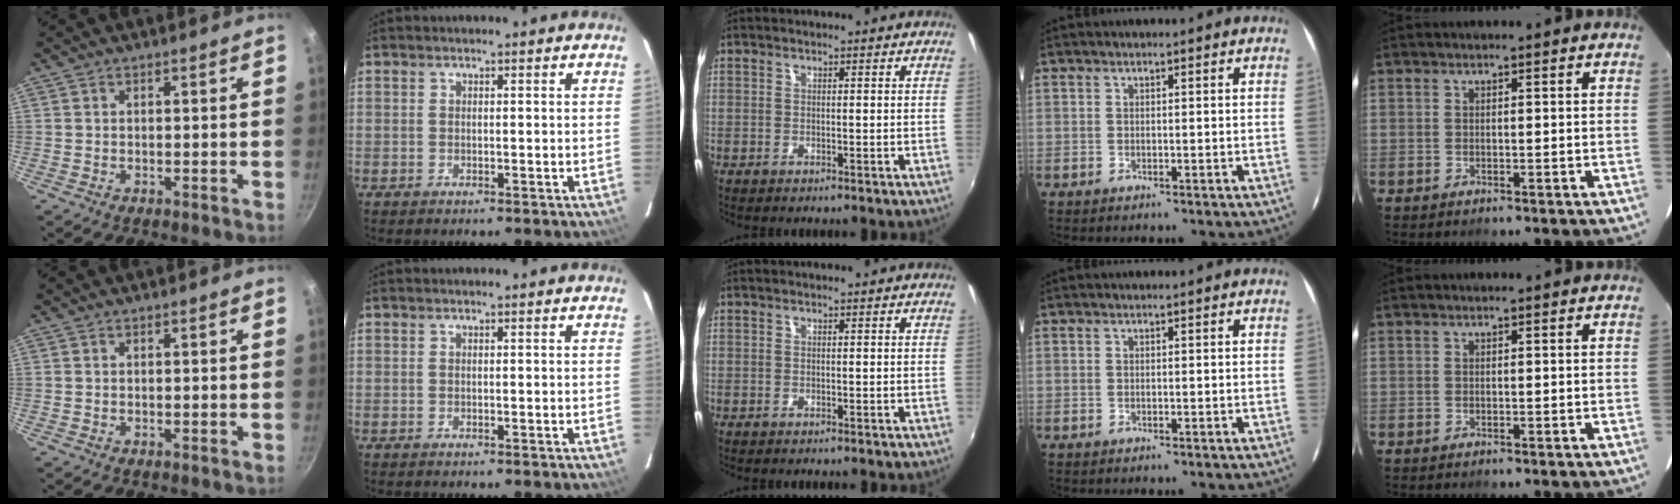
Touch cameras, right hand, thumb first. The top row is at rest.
{}